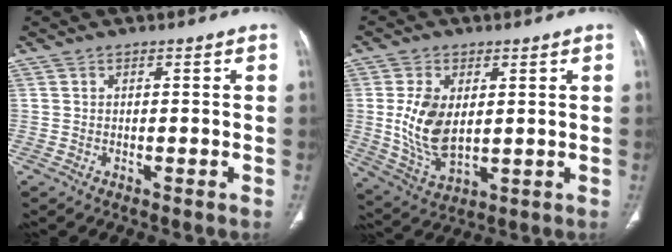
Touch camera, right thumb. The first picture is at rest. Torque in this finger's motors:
{"motor_torque": [-0.28, 0.71, 1.31, 0.27, 0.13]}